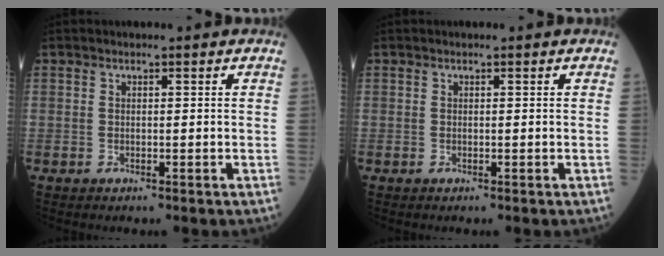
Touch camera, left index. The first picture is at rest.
{"total": 0.0}